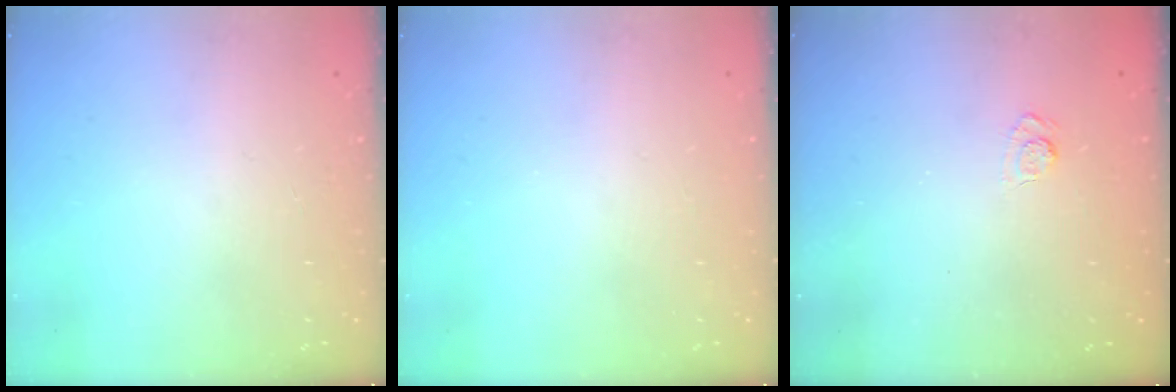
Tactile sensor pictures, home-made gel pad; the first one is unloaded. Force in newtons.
{"total": 0.0}
{"total": 2.7, "press": 2.3, "slide": 1.4}